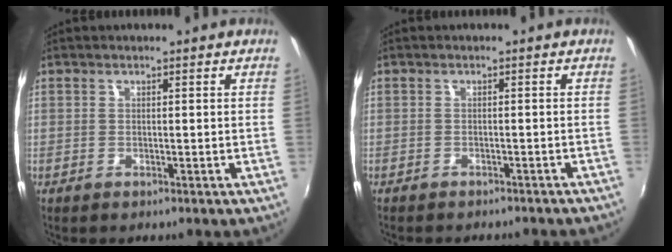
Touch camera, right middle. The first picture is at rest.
{"total": 6.3, "force": [-5.6, 1.6, 2.3], "torque": [-0.055, -0.016, -0.071]}